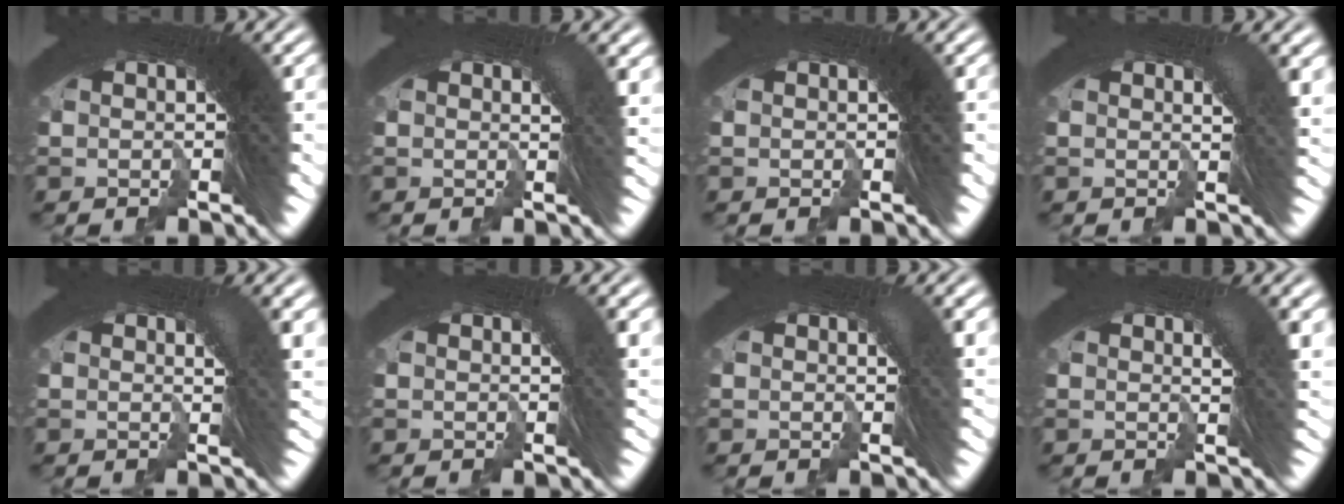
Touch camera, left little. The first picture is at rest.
{"total": 0.9, "force": [0.2, -0.1, 0.8], "torque": [-0.017, -0.003, 0.004]}
{"total": 0.0}
{"total": 1.3, "force": [0.4, 0.0, 1.2], "torque": [-0.021, -0.001, 0.006]}
{"total": 1.6, "force": [0.6, 0.1, 1.5], "torque": [-0.022, -0.001, 0.007]}
{"total": 0.9, "force": [0.2, -0.1, 0.9], "torque": [-0.015, 0.002, 0.002]}
{"total": 0.6, "force": [0.1, -0.2, 0.6], "torque": [-0.014, -0.003, 0.003]}
{"total": 1.9, "force": [0.7, 0.2, 1.8], "torque": [-0.028, -0.001, 0.010]}